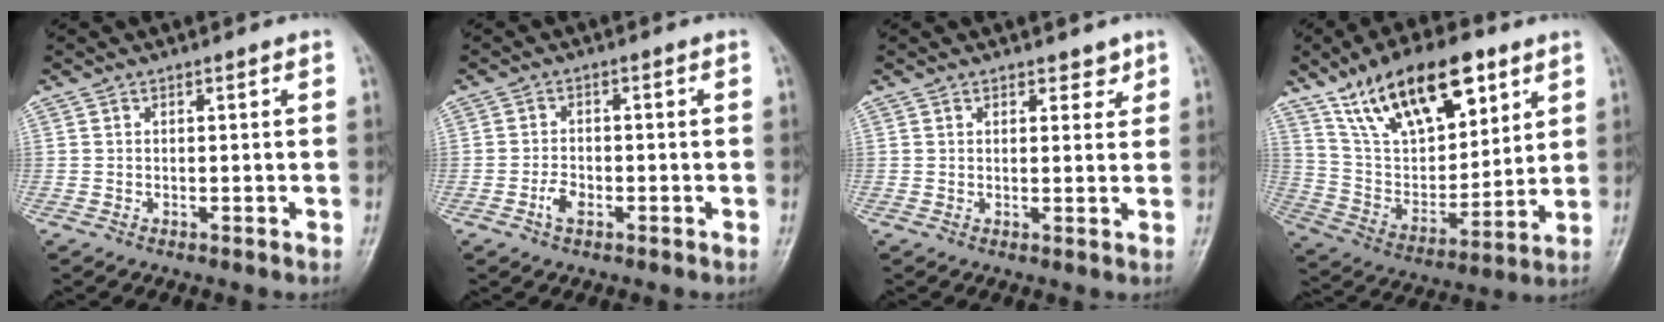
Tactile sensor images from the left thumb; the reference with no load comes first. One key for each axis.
{"total": 2.9, "fx": -1.3, "fy": 1.7, "fz": 1.9, "tx": -0.037, "ty": 0.008, "tz": -0.026}
{"total": 2.7, "fx": 1.9, "fy": 1.5, "fz": 1.1, "tx": 0.006, "ty": -0.010, "tz": 0.024}
{"total": 22.1, "fx": 12.8, "fy": 10.5, "fz": 14.7, "tx": -0.205, "ty": -0.040, "tz": 0.237}